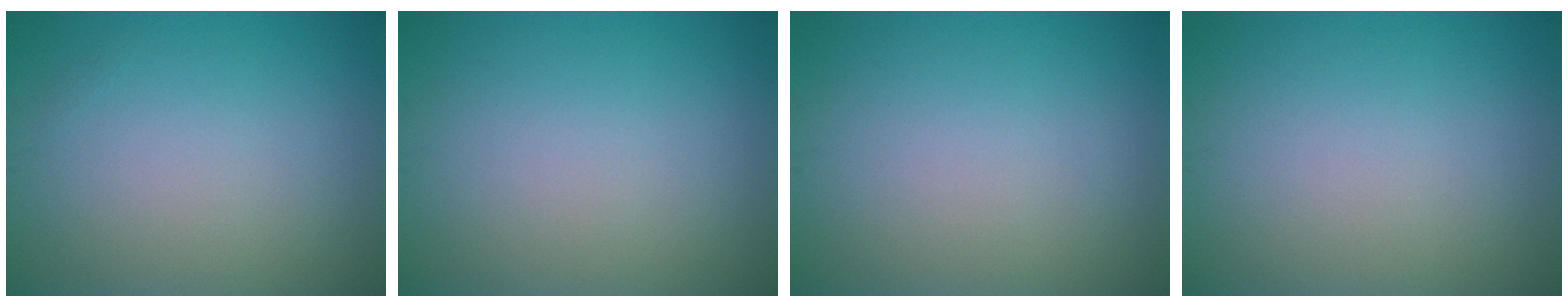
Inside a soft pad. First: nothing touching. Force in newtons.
{"total": 0.0}
{"total": 0.0}
{"total": 0.0}